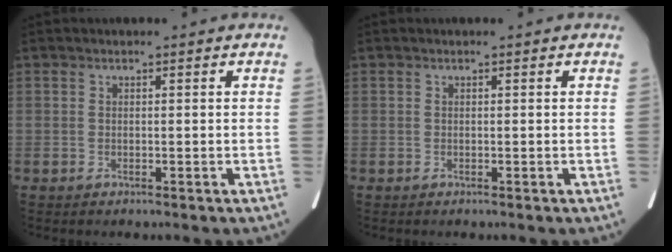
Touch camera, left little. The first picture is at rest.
{"total": 0.0}